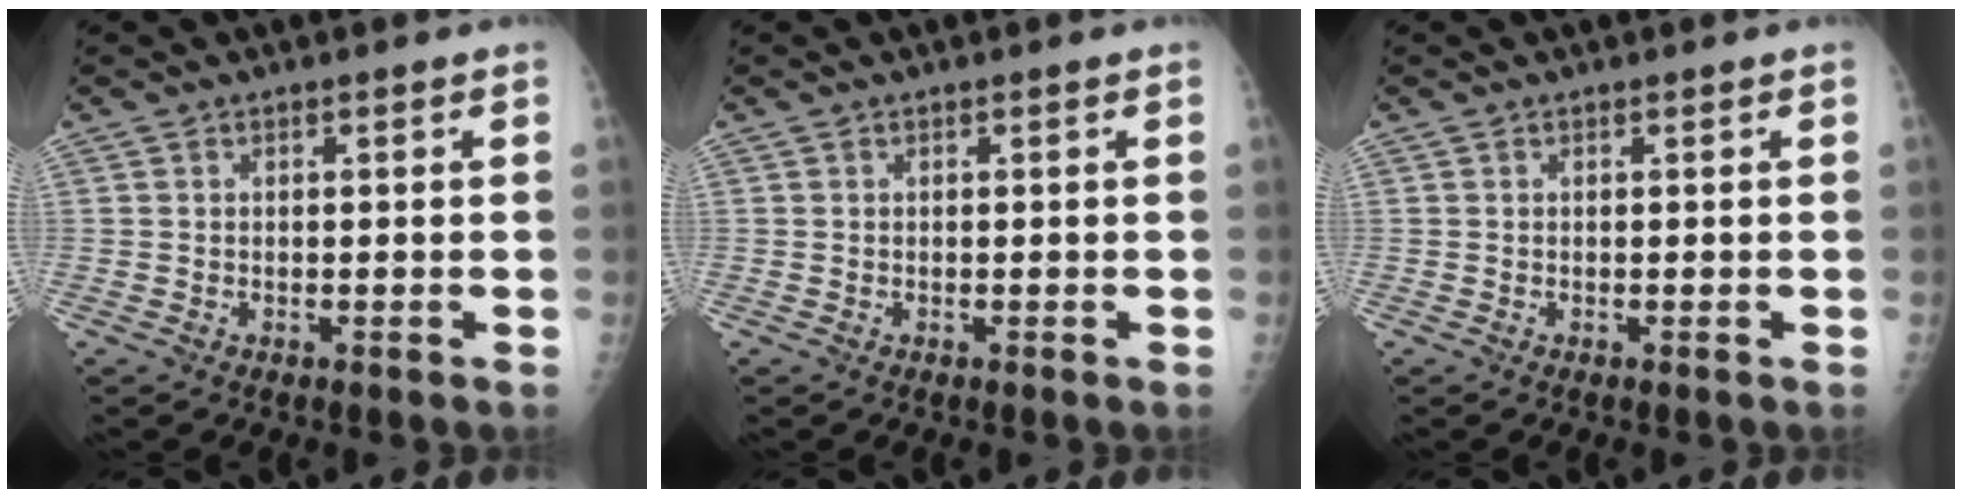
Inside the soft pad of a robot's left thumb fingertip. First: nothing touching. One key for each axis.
{"total": 0.0}
{"total": 0.0}